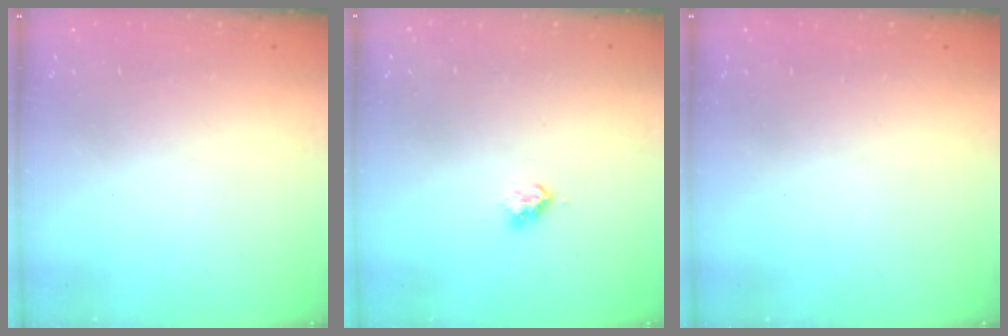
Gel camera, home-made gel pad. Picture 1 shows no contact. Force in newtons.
{"total": 3.0, "press": 3.0, "slide": 0.4}
{"total": 0.0}